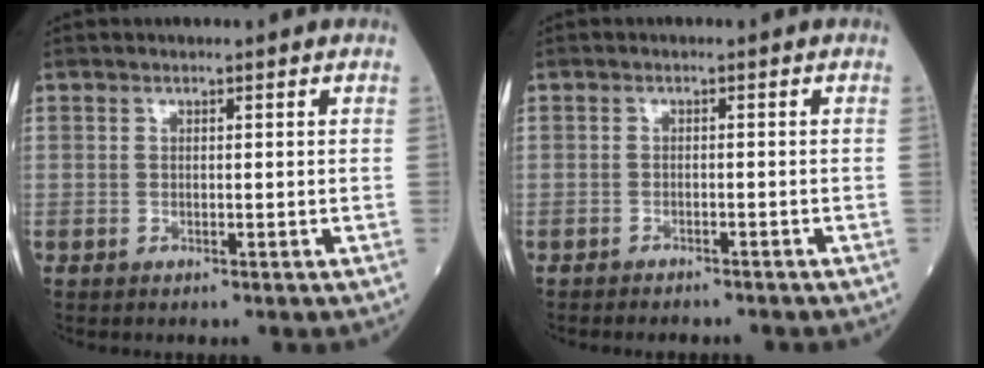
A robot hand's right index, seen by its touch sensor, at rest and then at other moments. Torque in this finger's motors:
{"motor_torque": [0.00, -0.09, -0.02, 0.00]}